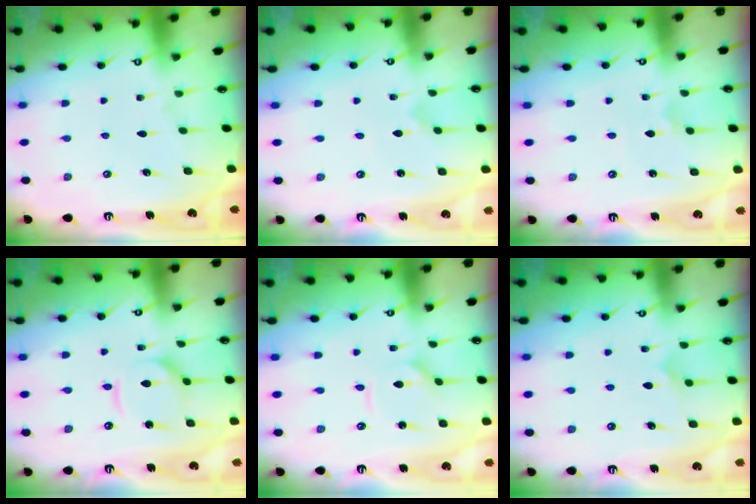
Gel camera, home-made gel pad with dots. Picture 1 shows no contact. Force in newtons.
{"total": 0.0}
{"total": 0.7, "press": 0.7, "slide": 0.1}
{"total": 6.6, "press": 6.6, "slide": 0.7}
{"total": 1.3, "press": 1.2, "slide": 0.1}
{"total": 5.8, "press": 5.8, "slide": 0.5}